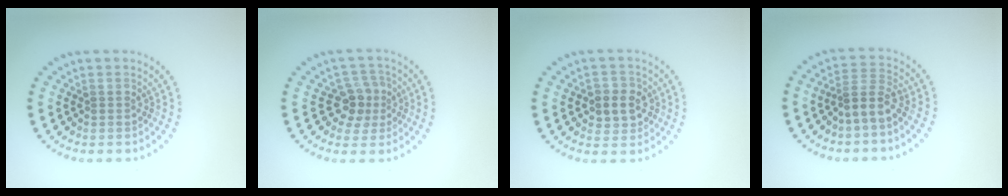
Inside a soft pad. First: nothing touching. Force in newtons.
{"total": 2.9, "press": 2.5, "slide": 1.4}
{"total": 3.2, "press": 3.2, "slide": 0.8}
{"total": 2.8, "press": 2.1, "slide": 1.8}